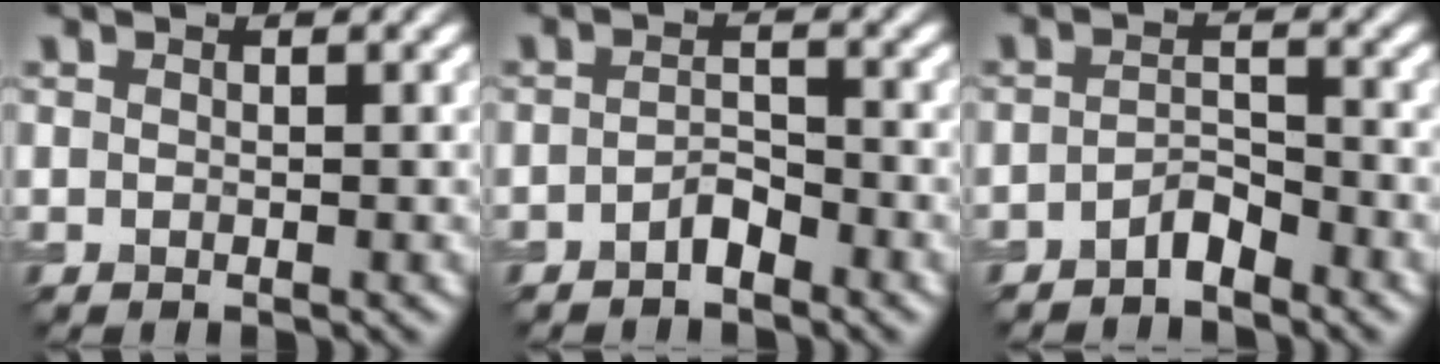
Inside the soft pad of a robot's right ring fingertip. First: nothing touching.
{"total": 1.6, "force": [-1.2, 0.6, 0.9], "torque": [-0.016, 0.007, -0.025]}
{"total": 2.0, "force": [-1.7, 0.6, 0.9], "torque": [-0.017, 0.009, -0.034]}